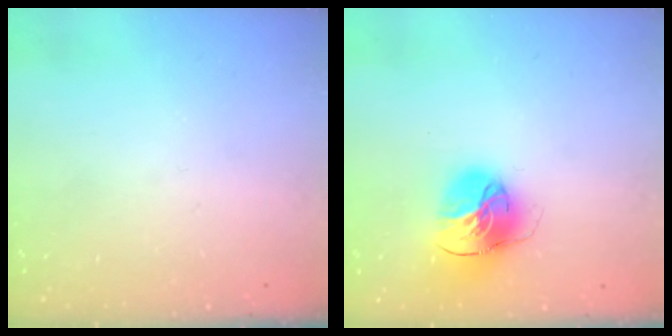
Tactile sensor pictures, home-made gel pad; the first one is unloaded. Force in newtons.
{"total": 15.0, "press": 14.9, "slide": 1.8}